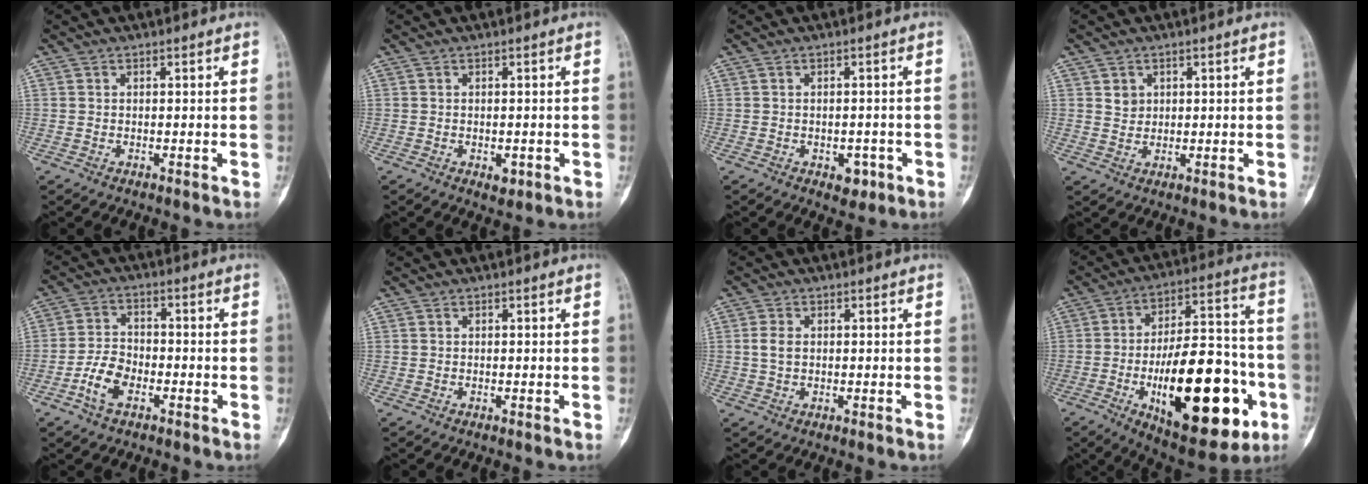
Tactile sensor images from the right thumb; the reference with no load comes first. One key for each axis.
{"total": 2.1, "fx": -0.6, "fy": 1.3, "fz": 1.5, "tx": -0.011, "ty": 0.000, "tz": -0.002}
{"total": 2.4, "fx": -0.7, "fy": 1.5, "fz": 1.7, "tx": -0.009, "ty": 0.001, "tz": -0.003}
{"total": 2.6, "fx": 1.1, "fy": 2.2, "fz": 0.9, "tx": -0.004, "ty": -0.008, "tz": 0.023}
{"total": 6.4, "fx": -3.0, "fy": 3.8, "fz": 4.2, "tx": -0.078, "ty": 0.019, "tz": -0.063}
{"total": 0.0}
{"total": 2.9, "fx": 0.4, "fy": 1.9, "fz": 2.1, "tx": -0.044, "ty": 0.002, "tz": 0.008}
{"total": 28.6, "fx": -9.0, "fy": 12.1, "fz": 24.4, "tx": -0.345, "ty": 0.025, "tz": -0.119}